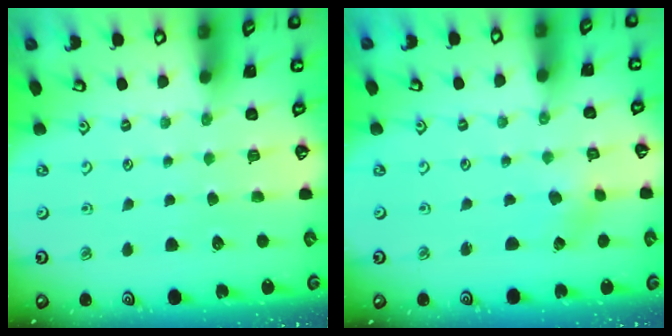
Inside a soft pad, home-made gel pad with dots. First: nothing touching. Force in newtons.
{"total": 1.4, "press": 1.4, "slide": 0.1}